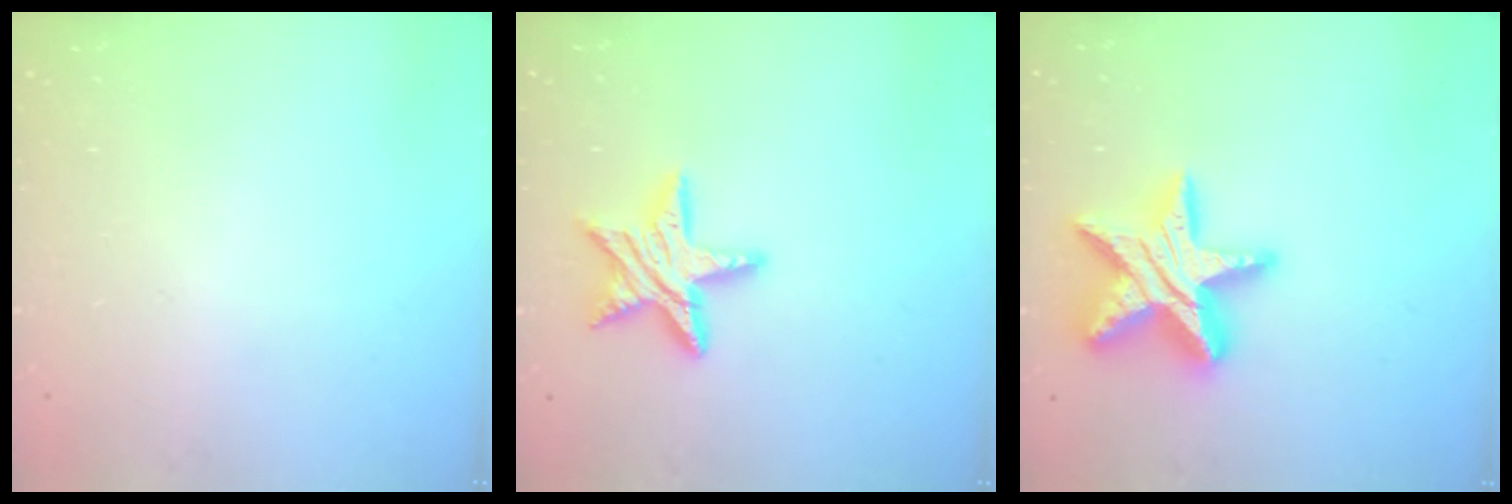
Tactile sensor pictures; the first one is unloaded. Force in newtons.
{"total": 11.7, "press": 11.6, "slide": 0.6}
{"total": 19.8, "press": 19.8, "slide": 1.6}